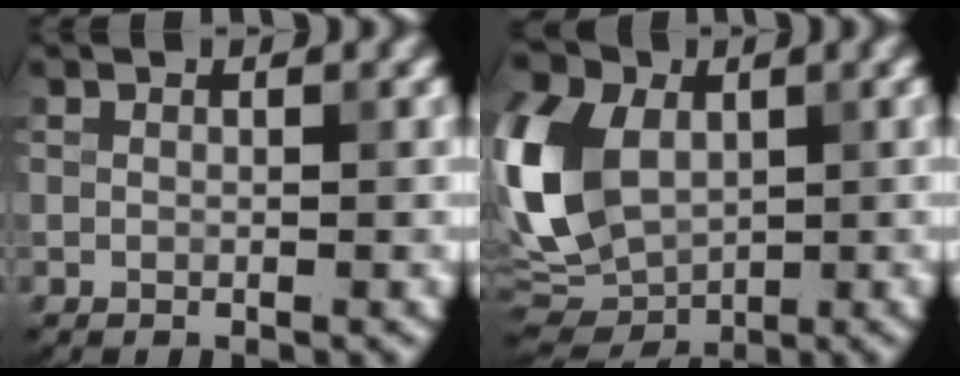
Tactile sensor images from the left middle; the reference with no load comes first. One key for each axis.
{"total": 12.2, "fx": 1.3, "fy": 8.5, "fz": 8.6, "tx": -0.206, "ty": 0.011, "tz": 0.007}